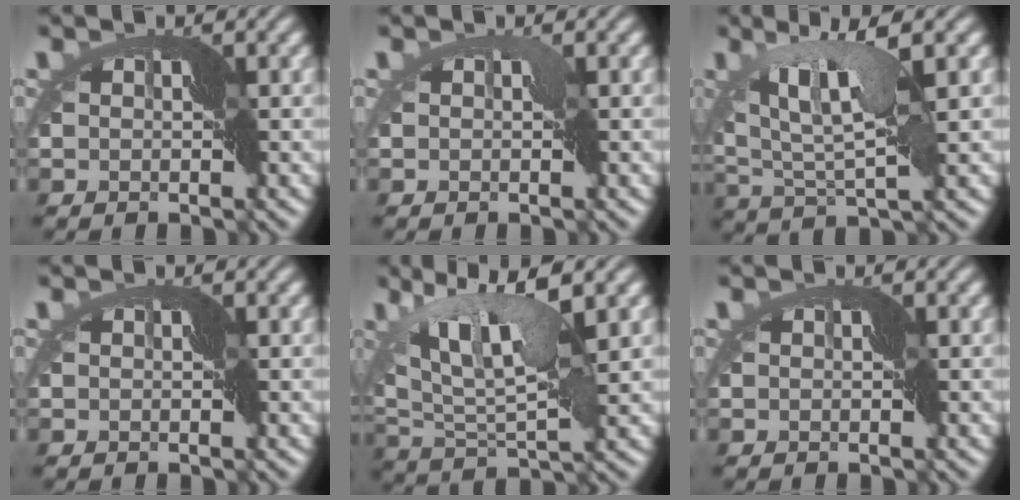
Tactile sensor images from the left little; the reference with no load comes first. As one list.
[{"total": 0.9, "force": [-0.1, 0.6, 0.7], "torque": [-0.010, 0.001, -0.003]}, {"total": 6.5, "force": [3.0, 1.0, 5.7], "torque": [-0.128, 0.006, 0.046]}, {"total": 0.0}, {"total": 7.5, "force": [4.2, 1.6, 6.1], "torque": [-0.141, 0.004, 0.070]}, {"total": 0.0}]